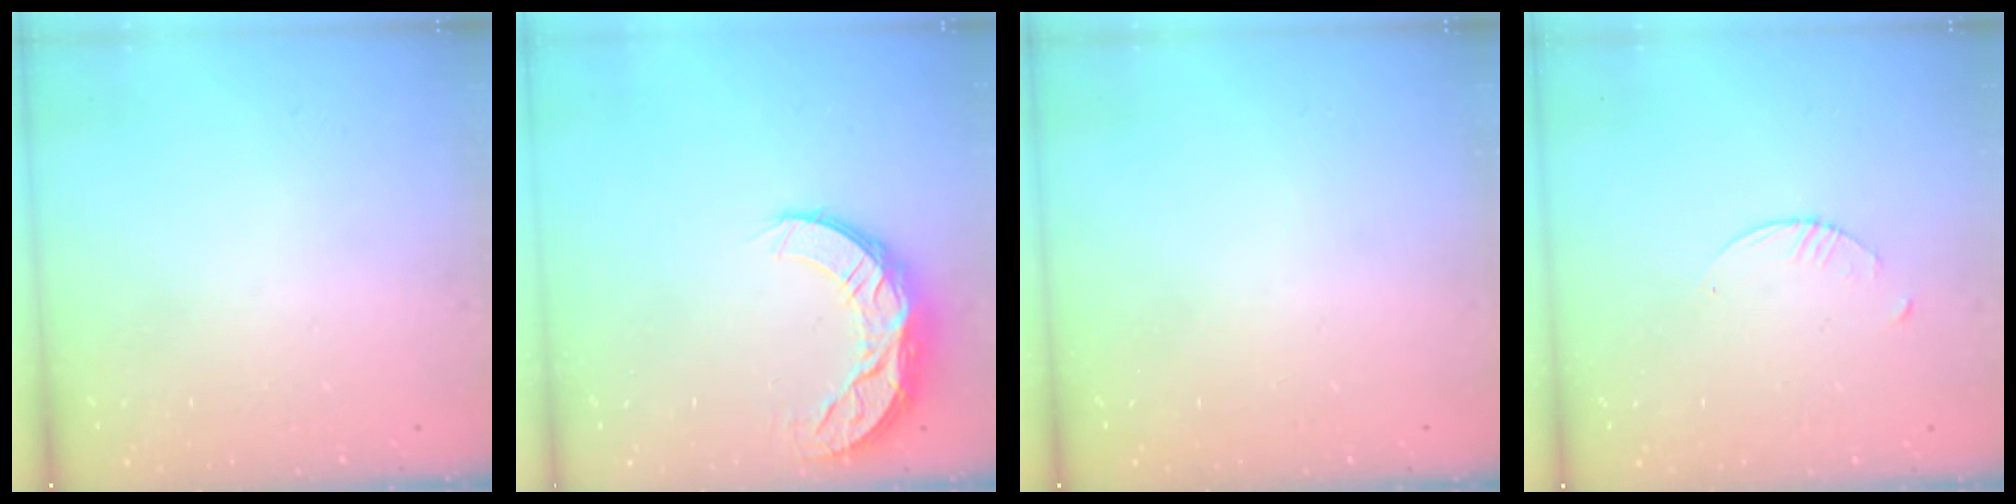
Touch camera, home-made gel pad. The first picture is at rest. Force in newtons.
{"total": 10.1, "press": 10.1, "slide": 0.7}
{"total": 0.0}
{"total": 1.5, "press": 1.5, "slide": 0.2}